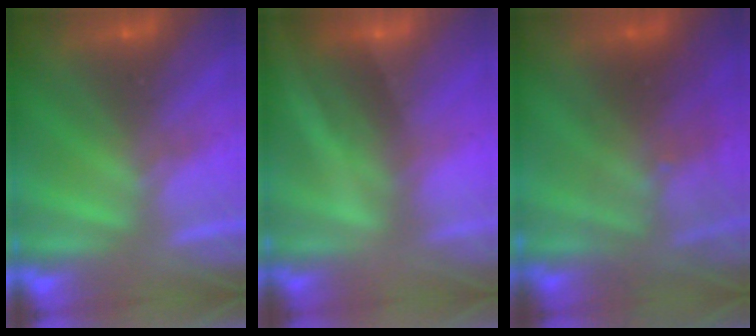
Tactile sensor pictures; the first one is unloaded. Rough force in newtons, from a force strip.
{"total": 2.1}
{"total": 2.9}